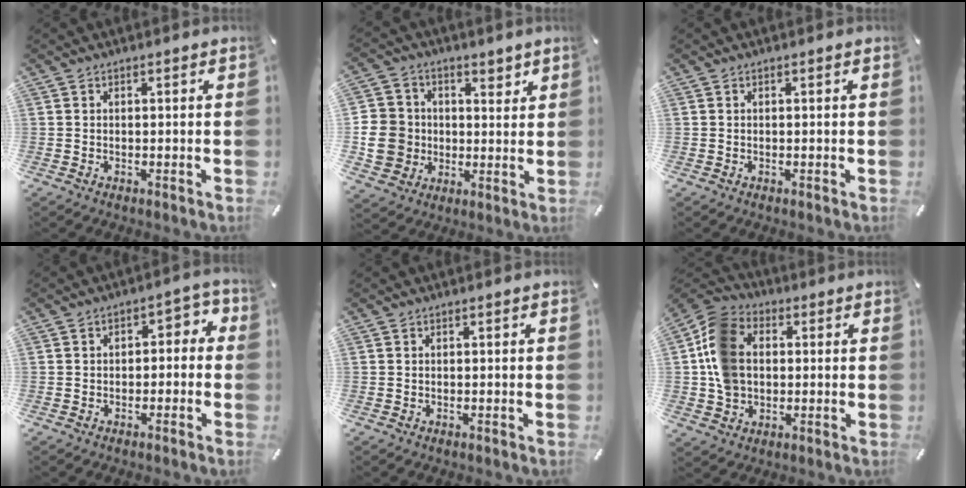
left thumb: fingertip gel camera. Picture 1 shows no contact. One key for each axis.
{"total": 10.9, "fx": 0.9, "fy": 10.5, "fz": 3.0, "tx": -0.050, "ty": -0.006, "tz": 0.022}
{"total": 0.0}
{"total": 4.0, "fx": -1.2, "fy": 2.9, "fz": 2.5, "tx": -0.034, "ty": 0.012, "tz": -0.032}
{"total": 0.0}
{"total": 11.7, "fx": 0.6, "fy": 9.8, "fz": 6.4, "tx": -0.141, "ty": 0.026, "tz": 0.016}